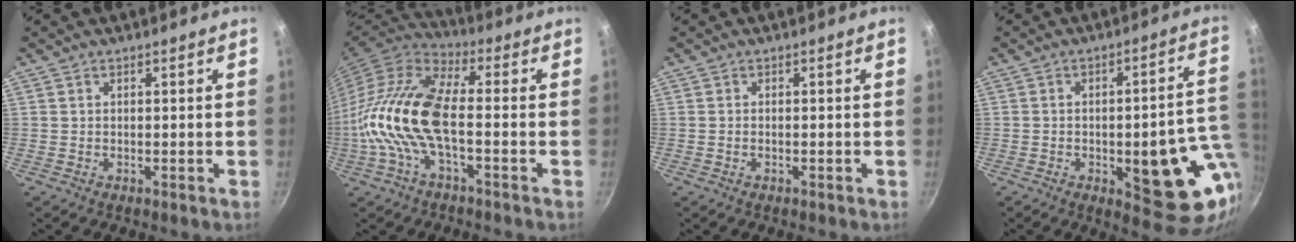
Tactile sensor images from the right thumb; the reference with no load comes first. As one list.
[{"total": 15.8, "force": [-2.8, 6.5, 14.1], "torque": [-0.284, 0.033, -0.071]}, {"total": 0.5, "force": [-0.3, 0.2, 0.4], "torque": [-0.012, 0.004, -0.008]}, {"total": 18.3, "force": [-3.8, 7.2, 16.3], "torque": [-0.149, 0.016, -0.045]}]